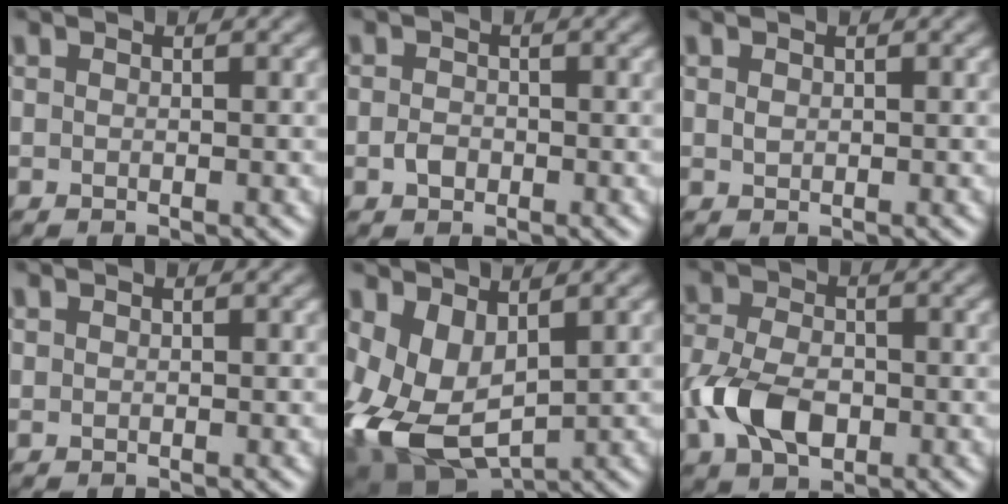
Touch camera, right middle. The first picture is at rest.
{"total": 1.2, "force": [-0.4, 1.0, 0.6], "torque": [-0.014, -0.002, -0.009]}
{"total": 0.6, "force": [0.2, 0.5, 0.4], "torque": [-0.009, -0.001, 0.005]}
{"total": 0.0}
{"total": 7.6, "force": [-0.5, 4.6, 6.0], "torque": [-0.140, -0.013, -0.006]}
{"total": 5.6, "force": [-1.5, 3.7, 3.9], "torque": [-0.090, -0.004, -0.035]}